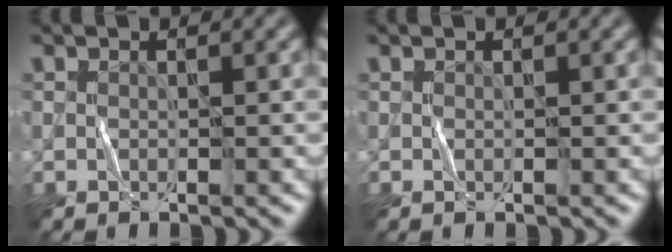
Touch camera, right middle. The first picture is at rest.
{"total": 0.0}